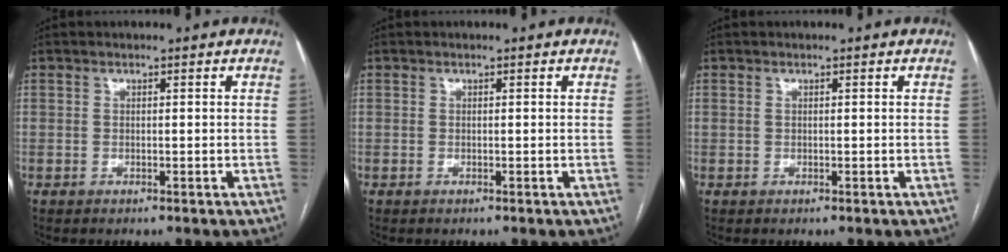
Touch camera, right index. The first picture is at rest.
{"total": 0.0}
{"total": 0.0}